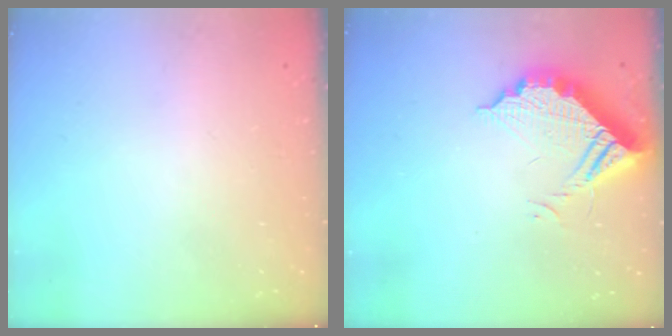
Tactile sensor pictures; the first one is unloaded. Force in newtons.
{"total": 11.7, "press": 11.6, "slide": 1.1}